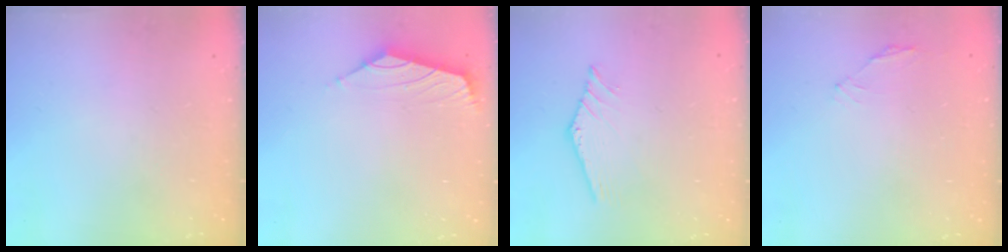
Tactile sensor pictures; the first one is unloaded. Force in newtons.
{"total": 1.7, "press": 1.6, "slide": 0.6}
{"total": 0.0}
{"total": 1.2, "press": 1.0, "slide": 0.5}